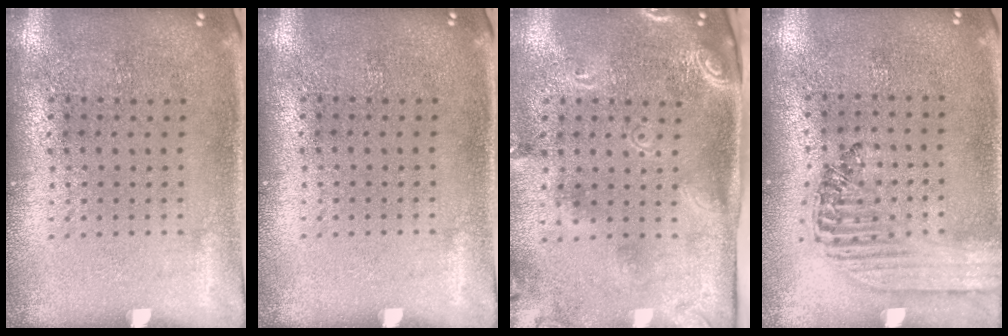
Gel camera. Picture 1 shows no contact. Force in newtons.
{"total": 0.0}
{"total": 2.5, "press": 1.7, "slide": 1.9}
{"total": 1.5, "press": 1.4, "slide": 0.6}